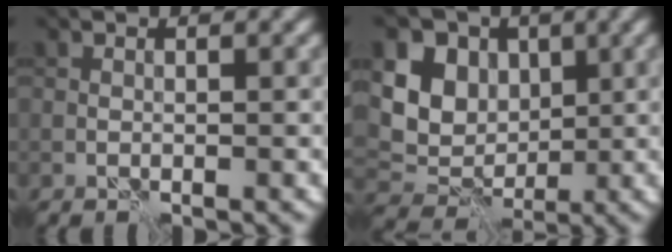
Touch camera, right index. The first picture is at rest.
{"total": 10.2, "force": [3.2, 8.2, 5.1], "torque": [-0.100, 0.030, 0.038]}